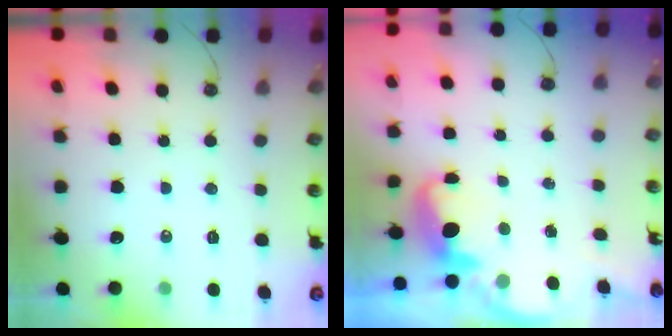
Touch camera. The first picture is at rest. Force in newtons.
{"total": 2.9, "press": 2.9, "slide": 0.6}